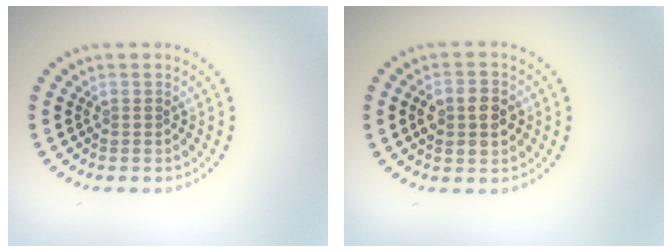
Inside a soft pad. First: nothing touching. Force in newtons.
{"total": 3.8, "press": 3.7, "slide": 0.2}